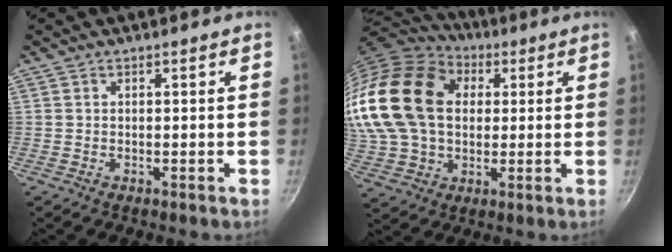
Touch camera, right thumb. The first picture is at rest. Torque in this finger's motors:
{"motor_torque": [-1.90, 3.10, 2.76, 0.01, 0.86]}